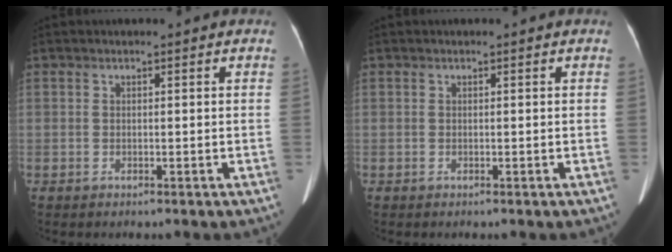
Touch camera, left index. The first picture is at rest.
{"total": 0.0}